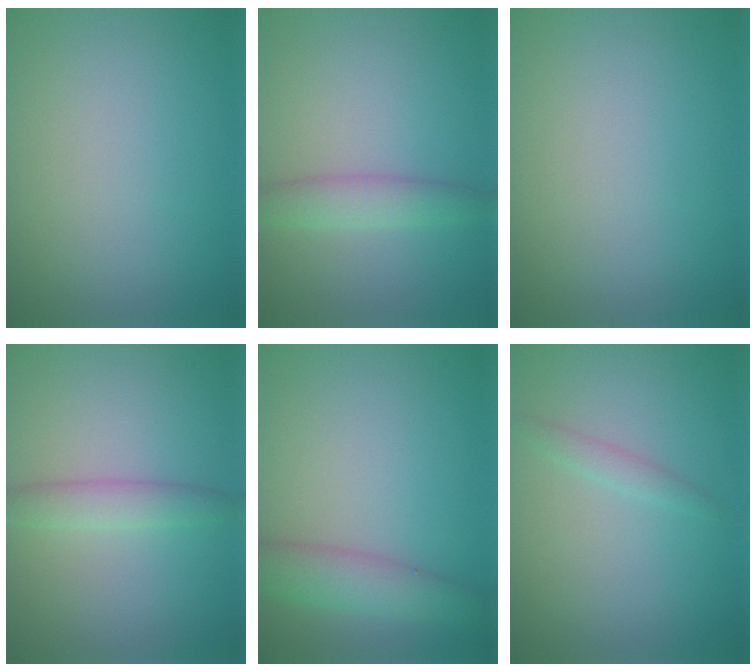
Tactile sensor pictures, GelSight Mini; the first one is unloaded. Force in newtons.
{"total": 2.5, "press": 2.5, "slide": 0.1}
{"total": 0.0}
{"total": 2.1, "press": 2.1, "slide": 0.1}
{"total": 3.9, "press": 3.9, "slide": 0.1}
{"total": 1.1, "press": 1.1, "slide": 0.1}